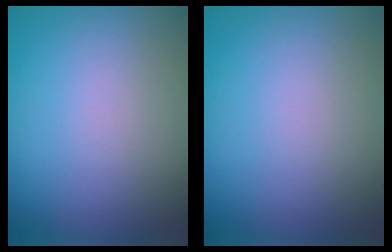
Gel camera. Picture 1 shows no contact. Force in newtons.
{"total": 0.0}